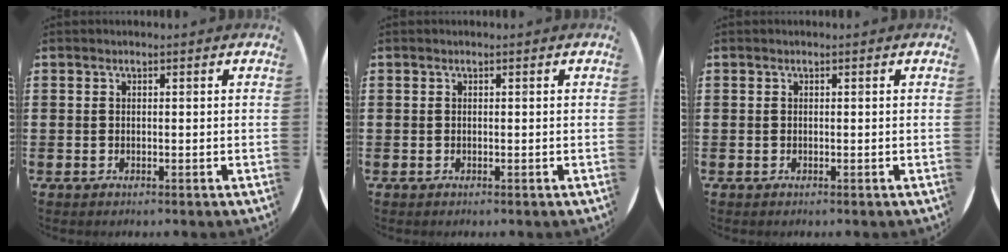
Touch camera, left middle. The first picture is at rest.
{"total": 0.0}
{"total": 0.0}